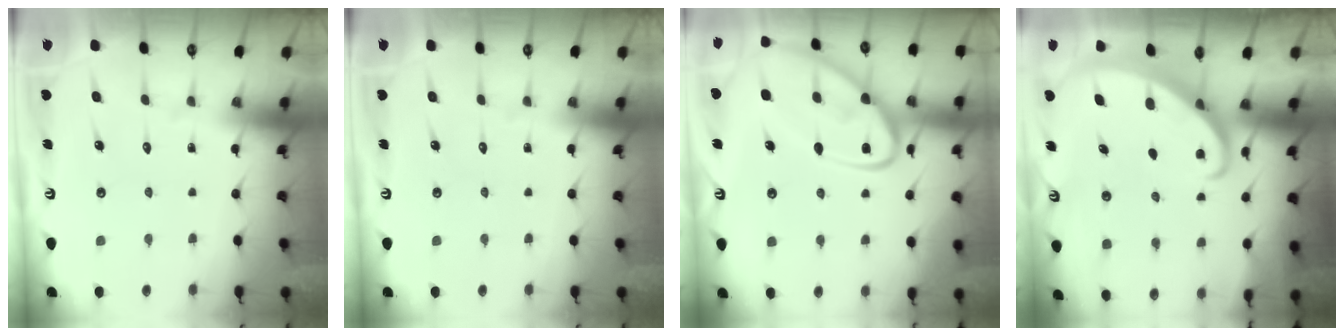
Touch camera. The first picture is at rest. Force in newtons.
{"total": 0.0}
{"total": 16.2, "press": 16.1, "slide": 1.3}
{"total": 2.6, "press": 2.6, "slide": 0.3}